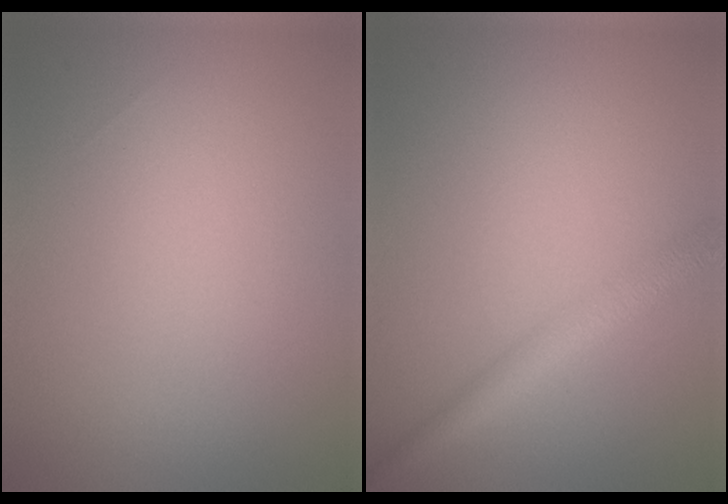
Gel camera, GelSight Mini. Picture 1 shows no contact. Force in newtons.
{"total": 3.3, "press": 3.3, "slide": 0.1}